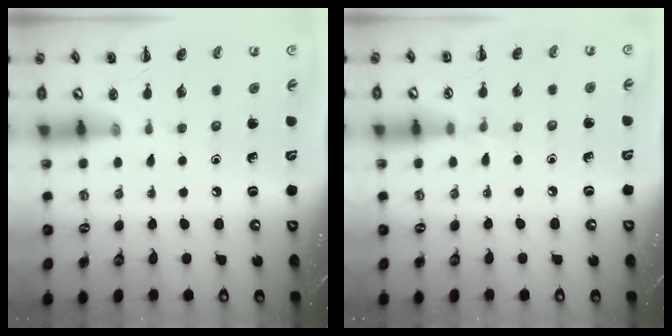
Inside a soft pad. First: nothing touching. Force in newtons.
{"total": 4.1, "press": 3.9, "slide": 1.5}